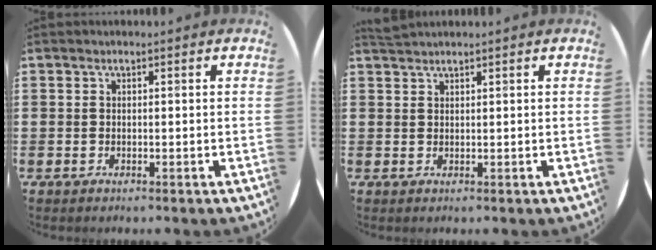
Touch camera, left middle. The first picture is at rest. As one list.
[{"total": 1.2, "force": [1.1, -0.2, 0.0], "torque": [-0.001, 0.000, 0.022]}]